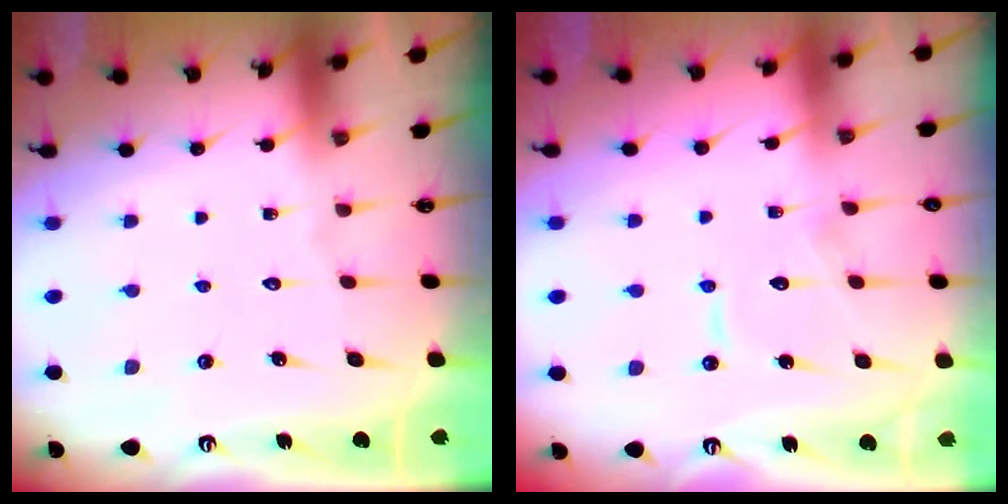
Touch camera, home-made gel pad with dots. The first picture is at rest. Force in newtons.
{"total": 7.2, "press": 7.1, "slide": 0.7}